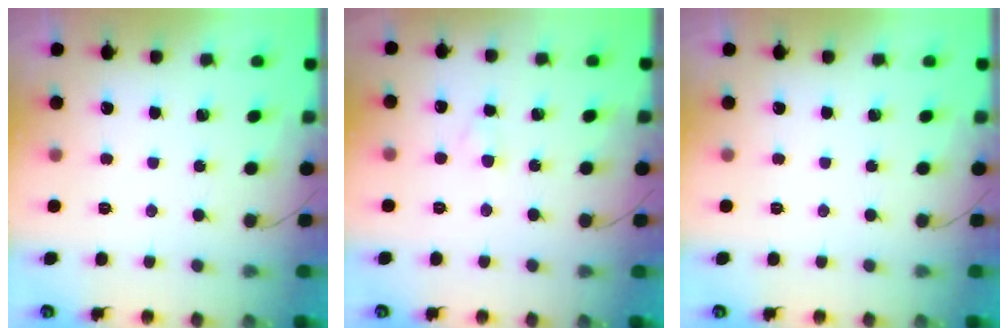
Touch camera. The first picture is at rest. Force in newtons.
{"total": 1.8, "press": 1.5, "slide": 0.9}
{"total": 0.0}